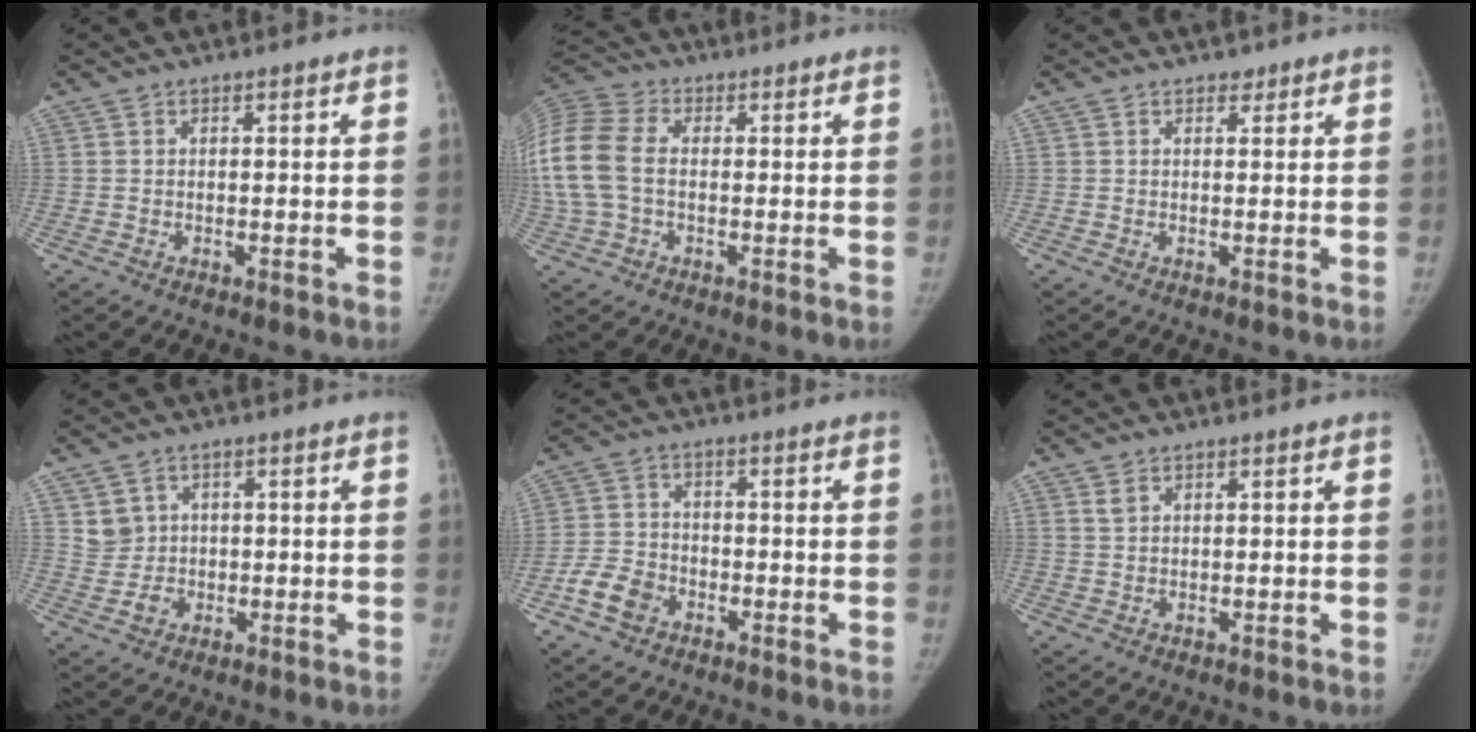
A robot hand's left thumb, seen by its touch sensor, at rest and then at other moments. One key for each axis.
{"total": 15.7, "fx": 0.1, "fy": 10.8, "fz": 11.5, "tx": -0.289, "ty": 0.021, "tz": 0.001}
{"total": 1.1, "fx": 0.7, "fy": 0.7, "fz": 0.2, "tx": 0.005, "ty": -0.005, "tz": 0.008}
{"total": 4.1, "fx": 0.6, "fy": 4.0, "fz": 0.8, "tx": 0.012, "ty": -0.002, "tz": 0.014}
{"total": 6.0, "fx": -3.2, "fy": 4.3, "fz": 2.6, "tx": -0.043, "ty": 0.017, "tz": -0.061}
{"total": 1.3, "fx": 0.8, "fy": 0.8, "fz": 0.7, "tx": -0.011, "ty": 0.001, "tz": 0.019}